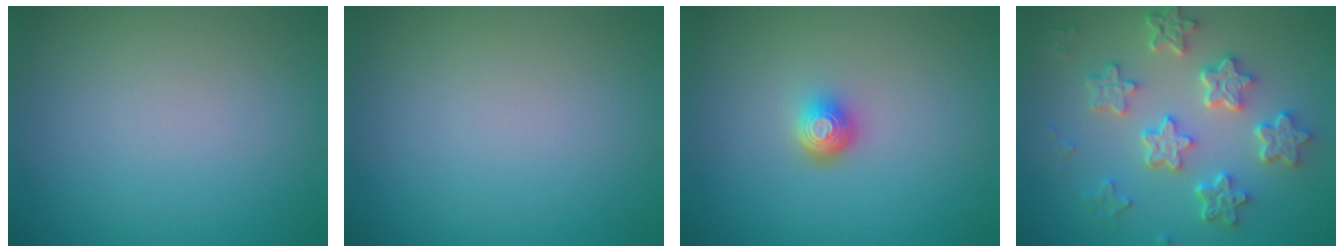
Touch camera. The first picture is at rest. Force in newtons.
{"total": 0.0}
{"total": 2.0, "press": 1.4, "slide": 1.4}
{"total": 5.8, "press": 4.6, "slide": 3.6}